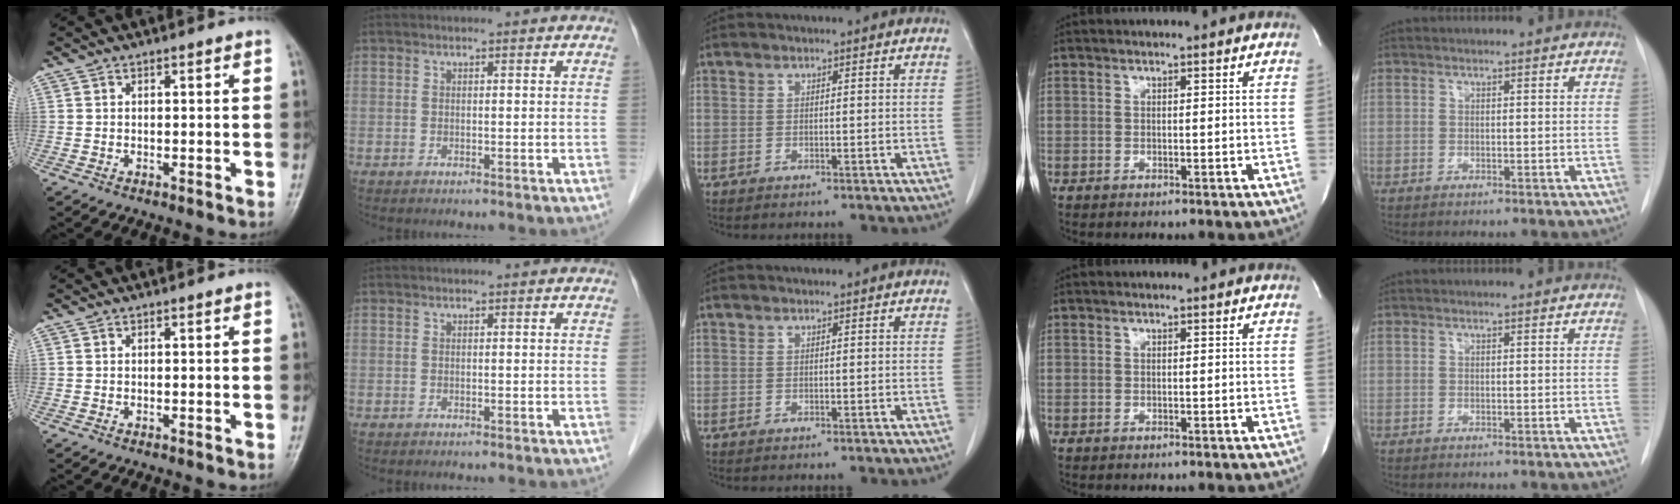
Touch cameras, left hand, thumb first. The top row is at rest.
{}